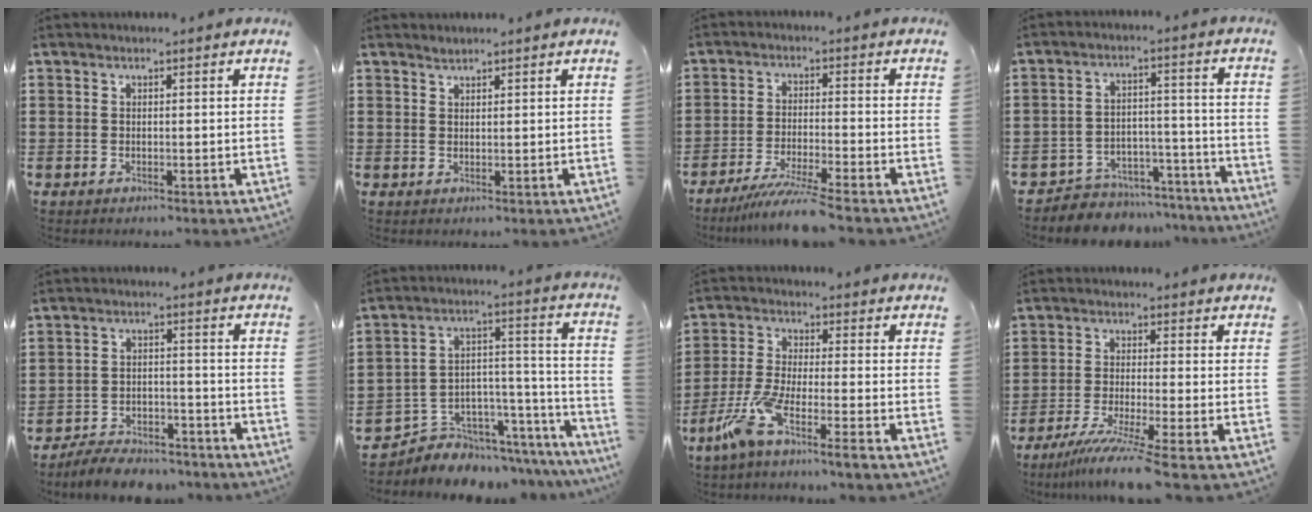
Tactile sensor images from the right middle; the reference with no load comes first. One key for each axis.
{"total": 0.7, "fx": 0.7, "fy": 0.0, "fz": -0.1, "tx": -0.001, "ty": -0.001, "tz": 0.015}
{"total": 6.2, "fx": -5.4, "fy": -0.4, "fz": 3.1, "tx": -0.065, "ty": -0.021, "tz": -0.103}
{"total": 5.9, "fx": -5.6, "fy": 1.7, "fz": 0.1, "tx": -0.001, "ty": 0.023, "tz": -0.115}
{"total": 5.7, "fx": -5.5, "fy": 1.0, "fz": 1.1, "tx": -0.021, "ty": 0.012, "tz": -0.109}
{"total": 4.6, "fx": -3.7, "fy": 2.7, "fz": -0.4, "tx": -0.008, "ty": -0.007, "tz": -0.074}
{"total": 6.9, "fx": -5.2, "fy": 0.2, "fz": 4.6, "tx": -0.121, "ty": -0.020, "tz": -0.106}
{"total": 6.1, "fx": -4.6, "fy": -0.8, "fz": 3.8, "tx": -0.080, "ty": -0.027, "tz": -0.090}